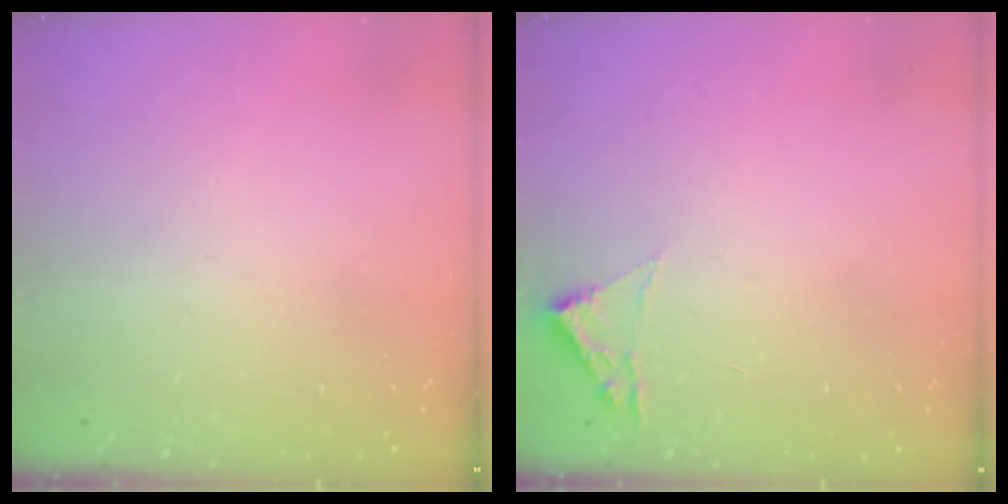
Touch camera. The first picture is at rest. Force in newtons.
{"total": 1.8, "press": 1.8, "slide": 0.2}